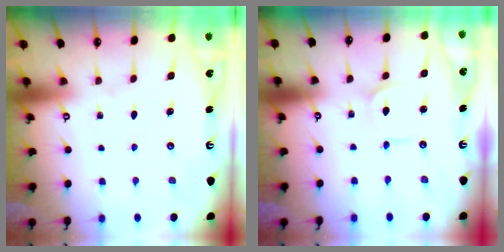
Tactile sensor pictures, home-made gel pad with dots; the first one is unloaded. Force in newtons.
{"total": 2.4, "press": 2.4, "slide": 0.2}